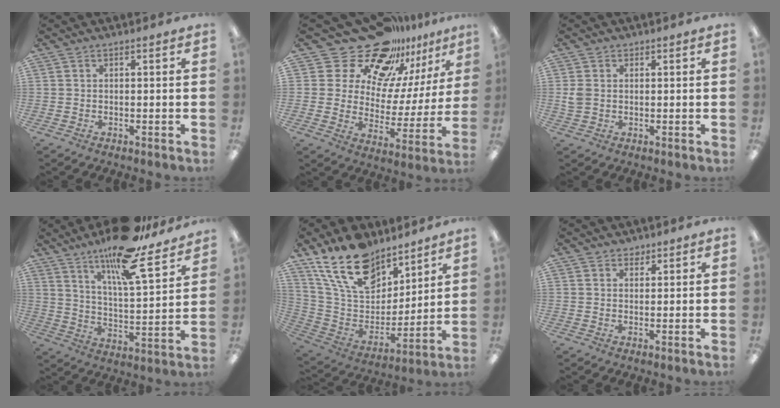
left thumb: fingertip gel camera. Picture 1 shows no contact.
{"total": 20.0, "force": [15.9, 10.4, 6.4], "torque": [-0.121, -0.122, 0.287]}
{"total": 3.0, "force": [0.5, 2.5, 1.6], "torque": [-0.030, 0.006, 0.011]}
{"total": 18.8, "force": [14.5, 4.4, 11.1], "torque": [-0.180, -0.091, 0.240]}
{"total": 20.1, "force": [14.2, 10.9, 9.2], "torque": [-0.183, -0.075, 0.263]}
{"total": 1.8, "force": [1.5, 1.1, 0.1], "torque": [0.005, -0.004, 0.027]}